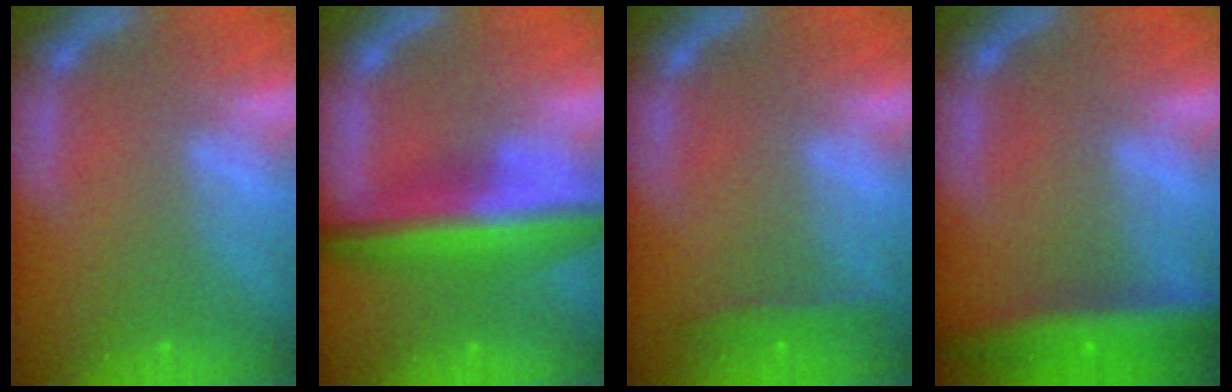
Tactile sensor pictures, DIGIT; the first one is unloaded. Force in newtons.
{"total": 9.0}
{"total": 1.9}
{"total": 6.4}